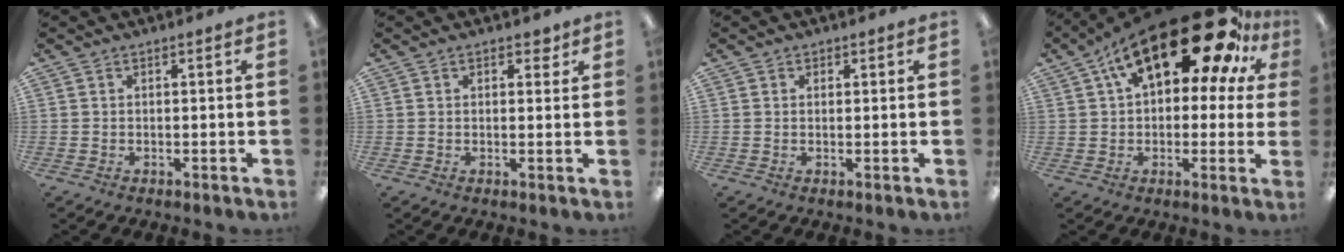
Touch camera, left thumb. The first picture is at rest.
{"total": 2.0, "force": [1.2, 1.2, 1.0], "torque": [-0.005, -0.003, 0.018]}
{"total": 0.8, "force": [0.5, 0.7, 0.1], "torque": [0.007, -0.001, 0.008]}
{"total": 24.1, "force": [13.2, 9.9, 17.6], "torque": [-0.275, -0.072, 0.216]}